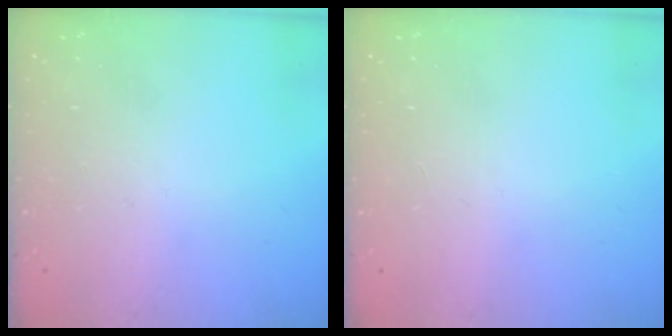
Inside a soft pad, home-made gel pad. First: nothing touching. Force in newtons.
{"total": 0.0}